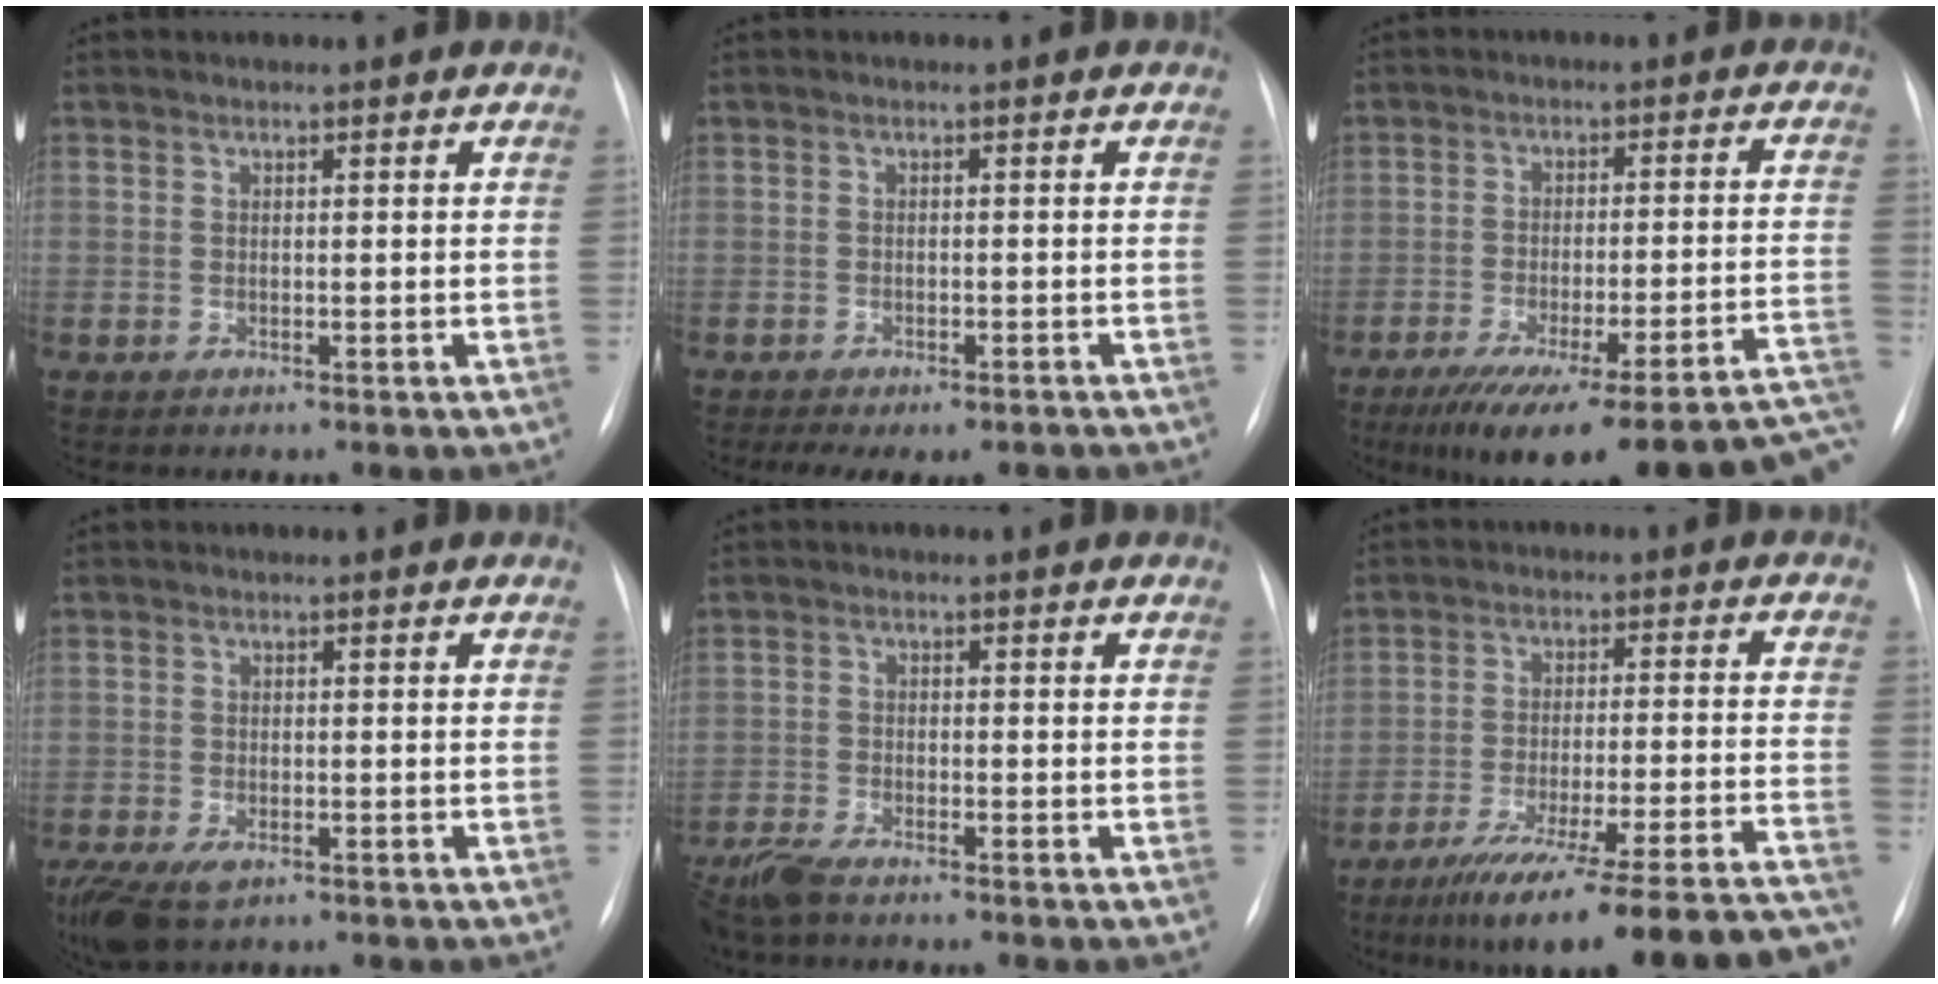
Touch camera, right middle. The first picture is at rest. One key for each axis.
{"total": 8.1, "fx": -6.4, "fy": 3.2, "fz": 3.7, "tx": -0.050, "ty": 0.002, "tz": -0.080}
{"total": 23.8, "fx": -18.6, "fy": 3.3, "fz": 14.5, "tx": -0.125, "ty": 0.005, "tz": -0.246}
{"total": 7.5, "fx": -4.5, "fy": 4.0, "fz": 4.5, "tx": -0.102, "ty": -0.012, "tz": -0.073}
{"total": 5.9, "fx": -4.9, "fy": 1.4, "fz": 3.0, "tx": -0.065, "ty": -0.017, "tz": -0.092}
{"total": 24.3, "fx": -21.0, "fy": 0.3, "fz": 12.2, "tx": -0.110, "ty": -0.016, "tz": -0.296}